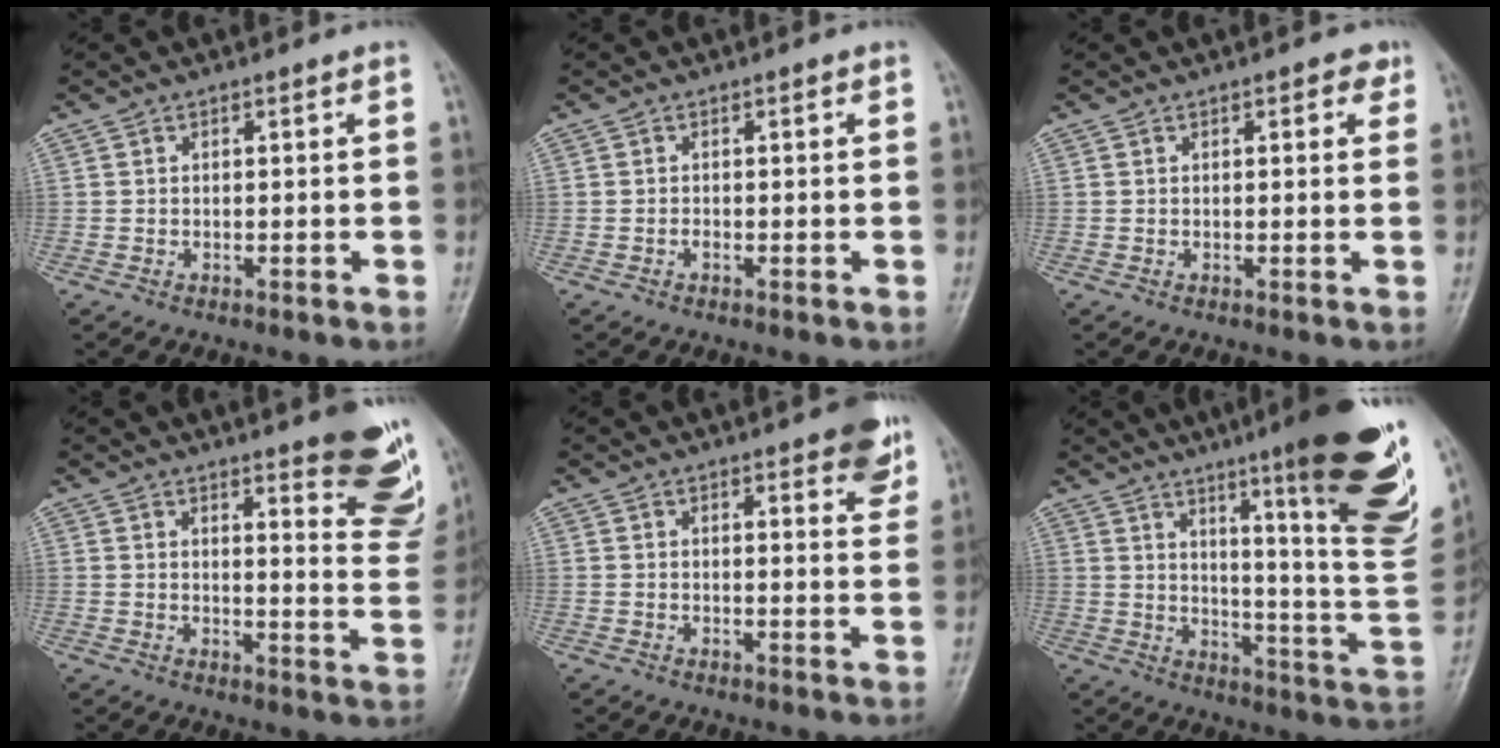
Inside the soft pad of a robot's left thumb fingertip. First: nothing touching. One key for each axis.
{"total": 0.5, "fx": -0.2, "fy": 0.4, "fz": 0.4, "tx": -0.001, "ty": 0.001, "tz": -0.007}
{"total": 2.5, "fx": 1.3, "fy": 1.2, "fz": 1.8, "tx": -0.011, "ty": -0.001, "tz": 0.011}
{"total": 14.8, "fx": 9.5, "fy": 3.7, "fz": 10.8, "tx": -0.092, "ty": -0.063, "tz": 0.111}
{"total": 7.3, "fx": 4.6, "fy": 2.2, "fz": 5.3, "tx": -0.046, "ty": -0.019, "tz": 0.054}
{"total": 24.7, "fx": 13.8, "fy": 3.0, "fz": 20.2, "tx": -0.252, "ty": -0.072, "tz": 0.199}